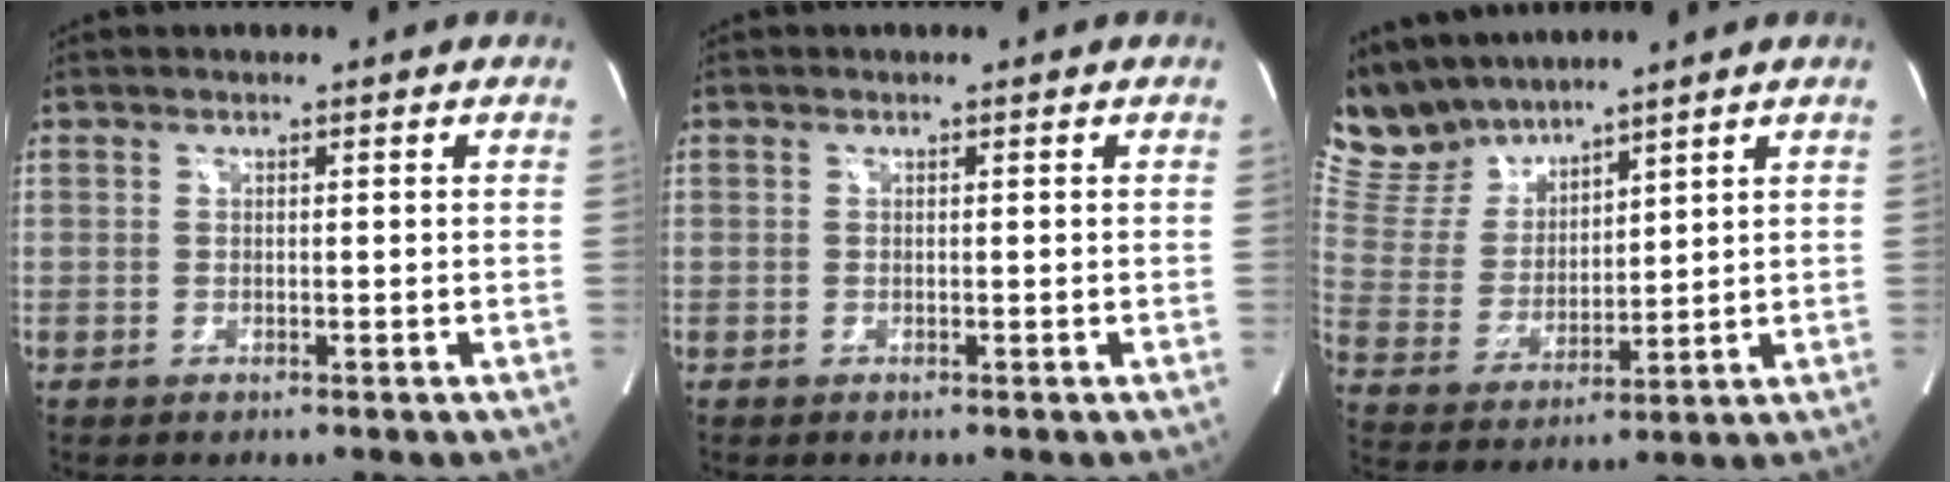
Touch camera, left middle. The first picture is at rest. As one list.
[{"total": 0.0}, {"total": 9.6, "force": [9.1, 2.6, 1.7], "torque": [-0.054, 0.015, 0.198]}]